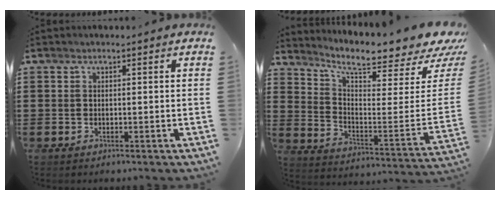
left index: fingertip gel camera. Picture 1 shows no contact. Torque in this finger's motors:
{"motor_torque": [0.46, -0.42, 0.31, 0.16]}